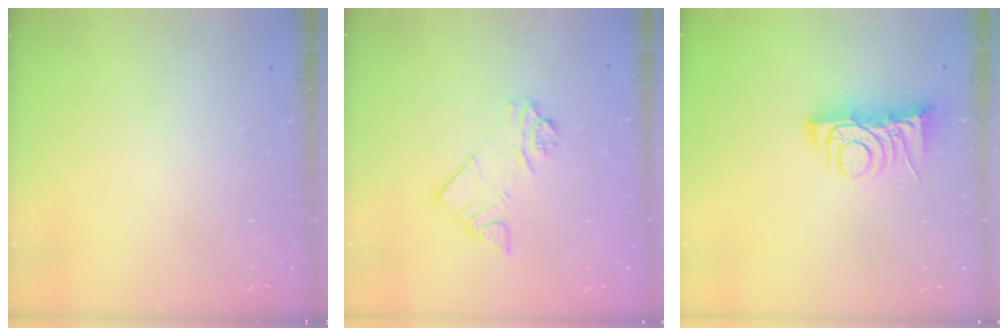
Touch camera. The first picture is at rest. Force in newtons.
{"total": 7.8, "press": 7.8, "slide": 0.8}
{"total": 6.7, "press": 6.7, "slide": 1.0}